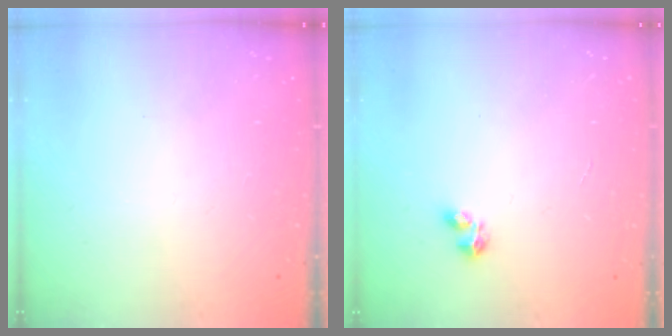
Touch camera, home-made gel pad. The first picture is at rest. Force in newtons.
{"total": 2.9, "press": 2.8, "slide": 0.5}